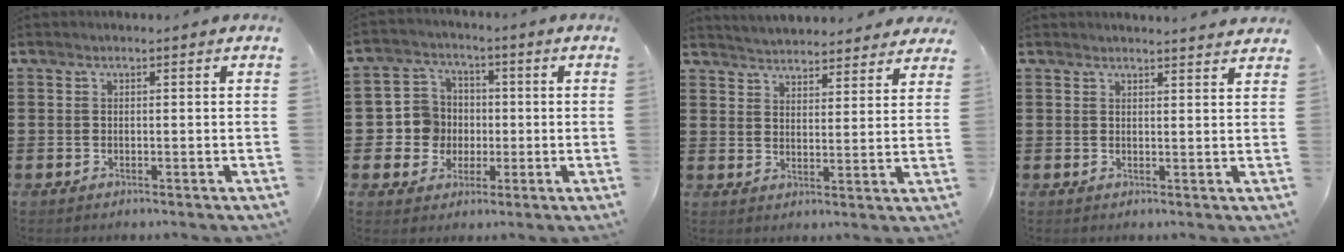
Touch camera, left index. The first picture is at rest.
{"total": 6.5, "force": [-0.4, 6.4, 0.8], "torque": [-0.050, 0.014, -0.007]}
{"total": 4.3, "force": [4.3, 0.1, 0.1], "torque": [-0.019, -0.021, 0.077]}
{"total": 2.2, "force": [2.1, -0.3, 0.3], "torque": [-0.009, -0.006, 0.042]}